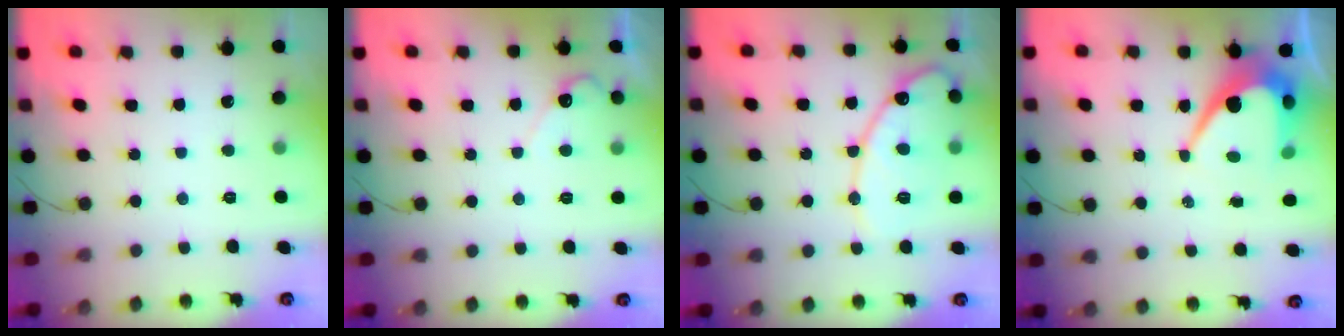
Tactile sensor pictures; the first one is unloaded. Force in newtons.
{"total": 4.5, "press": 4.5, "slide": 0.3}
{"total": 15.4, "press": 15.4, "slide": 1.3}
{"total": 9.4, "press": 9.4, "slide": 0.7}